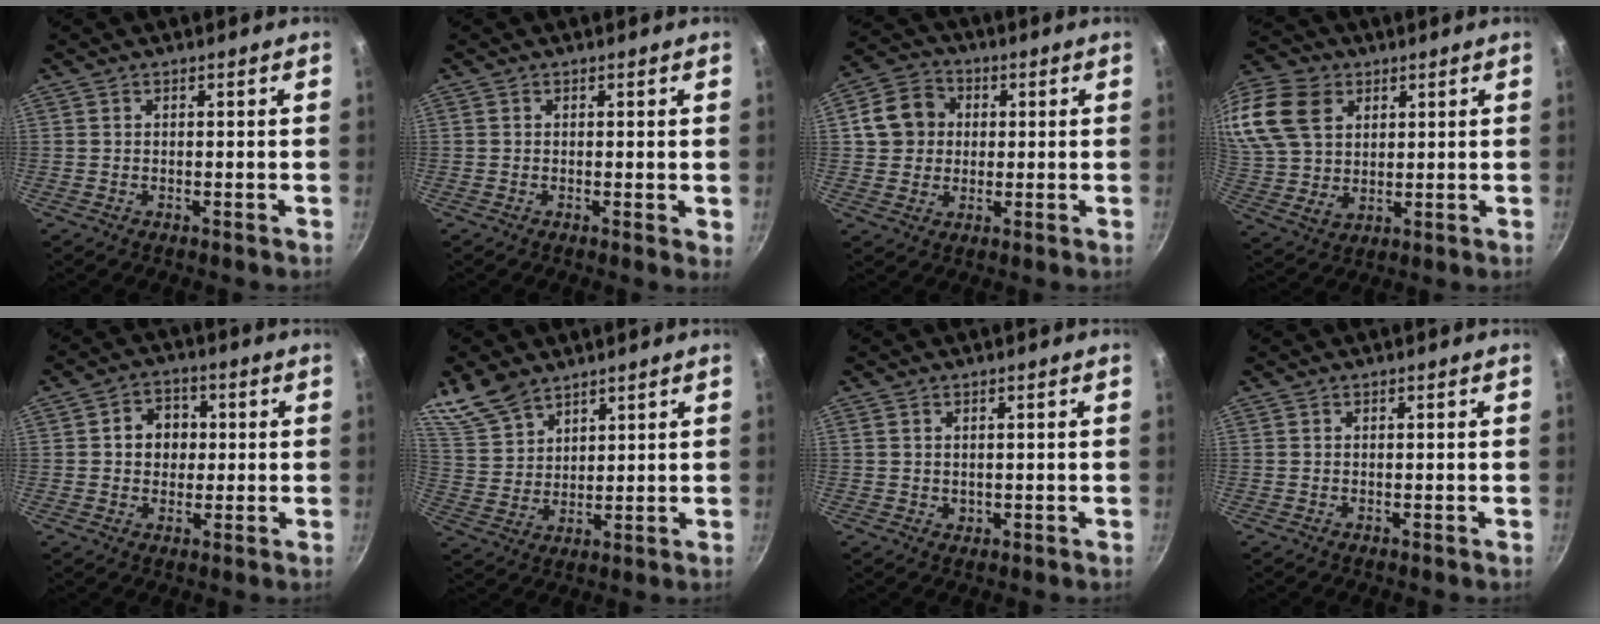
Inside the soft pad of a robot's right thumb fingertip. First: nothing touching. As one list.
[{"total": 1.3, "force": [0.1, 0.4, 1.2], "torque": [-0.017, -0.004, -0.001]}, {"total": 9.3, "force": [1.5, 8.3, 4.1], "torque": [-0.040, 0.012, 0.014]}, {"total": 20.6, "force": [8.1, 14.8, 12.0], "torque": [-0.259, 0.004, 0.157]}, {"total": 6.7, "force": [0.7, 5.7, 3.5], "torque": [-0.023, 0.008, 0.003]}, {"total": 9.6, "force": [7.4, 5.1, 3.4], "torque": [-0.048, -0.024, 0.156]}, {"total": 1.3, "force": [0.4, 1.1, 0.5], "torque": [-0.003, -0.002, 0.008]}, {"total": 0.0}]